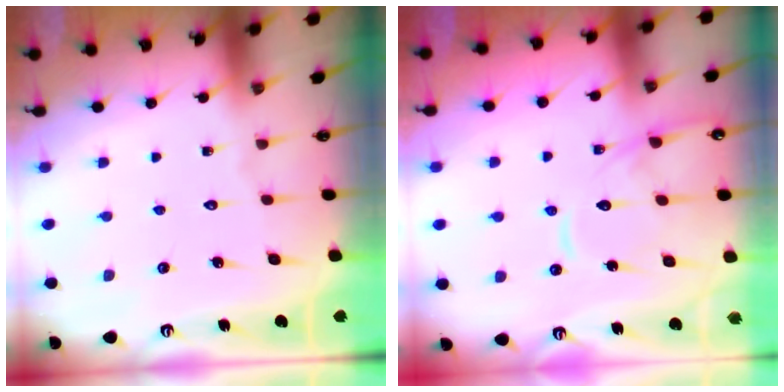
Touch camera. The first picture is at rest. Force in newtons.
{"total": 13.6, "press": 13.6, "slide": 1.3}